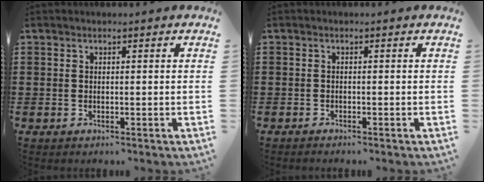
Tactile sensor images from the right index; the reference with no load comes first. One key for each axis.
{"total": 0.7, "fx": -0.7, "fy": 0.0, "fz": 0.1, "tx": -0.003, "ty": -0.002, "tz": -0.014}